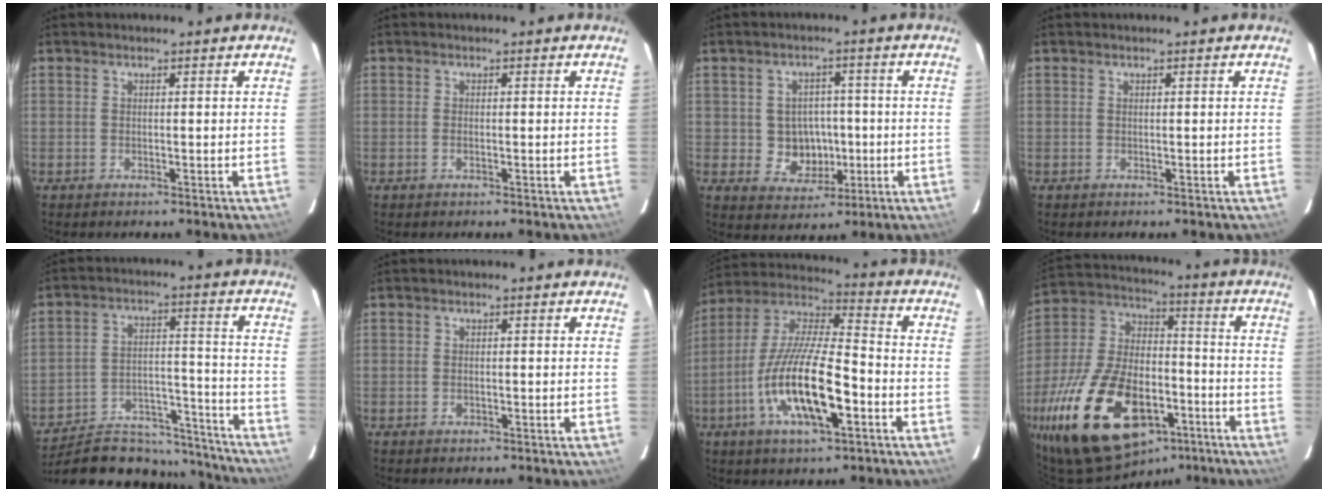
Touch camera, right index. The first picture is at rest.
{"total": 0.7, "force": [-0.3, 0.4, 0.5], "torque": [-0.012, 0.000, -0.006]}
{"total": 7.0, "force": [-0.9, 6.4, 2.5], "torque": [-0.057, 0.015, 0.004]}
{"total": 0.0}
{"total": 26.1, "force": [-22.5, 9.4, 9.2], "torque": [-0.173, 0.024, -0.296]}
{"total": 0.9, "force": [-0.4, 0.7, 0.4], "torque": [-0.006, 0.000, -0.005]}
{"total": 17.8, "force": [-6.3, 5.2, 15.8], "torque": [-0.318, -0.013, -0.120]}
{"total": 27.8, "force": [-14.5, 14.2, 18.9], "torque": [-0.375, -0.006, -0.229]}